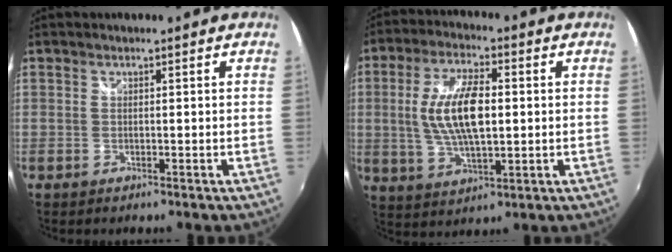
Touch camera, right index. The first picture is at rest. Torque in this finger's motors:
{"motor_torque": [0.47, 0.02, 0.51, 0.18]}